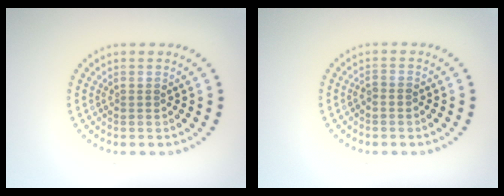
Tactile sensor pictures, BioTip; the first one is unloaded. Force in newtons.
{"total": 0.6, "press": 0.4, "slide": 0.4}